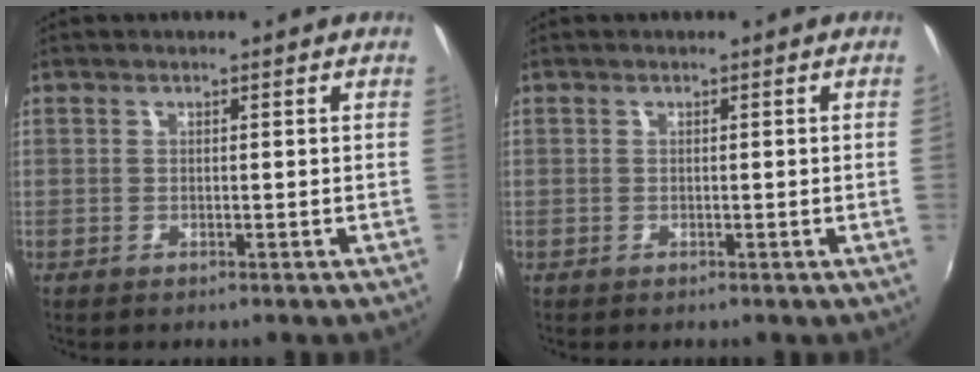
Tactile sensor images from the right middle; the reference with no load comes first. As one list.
[{"total": 0.5, "force": [0.0, -0.3, 0.4], "torque": [-0.002, -0.002, -0.001]}]